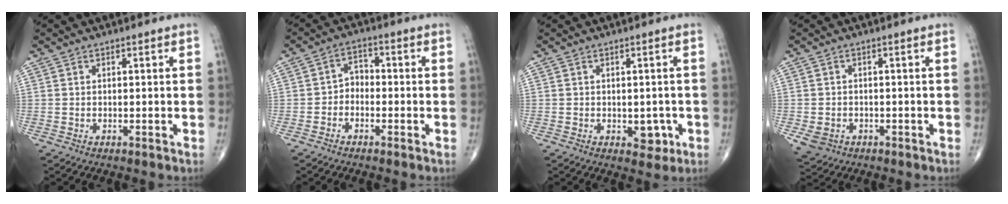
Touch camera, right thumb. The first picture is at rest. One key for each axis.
{"total": 3.6, "fx": -1.3, "fy": 2.7, "fz": 1.9, "tx": -0.011, "ty": 0.024, "tz": -0.036}
{"total": 3.6, "fx": -0.9, "fy": 2.4, "fz": 2.5, "tx": -0.005, "ty": 0.002, "tz": -0.007}
{"total": 4.0, "fx": -1.5, "fy": 3.3, "fz": 1.6, "tx": -0.030, "ty": 0.003, "tz": -0.017}